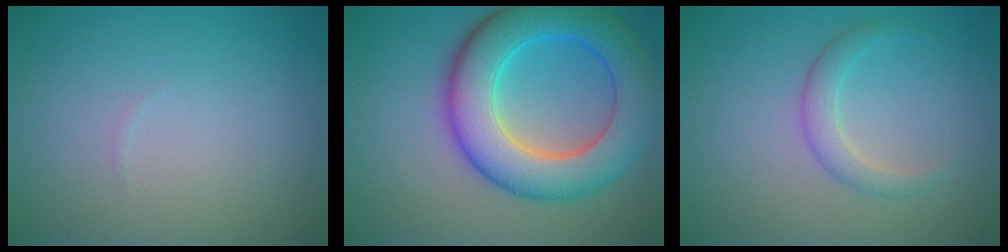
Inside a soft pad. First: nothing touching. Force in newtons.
{"total": 9.6, "press": 9.6, "slide": 0.0}
{"total": 2.1, "press": 2.1, "slide": 0.1}